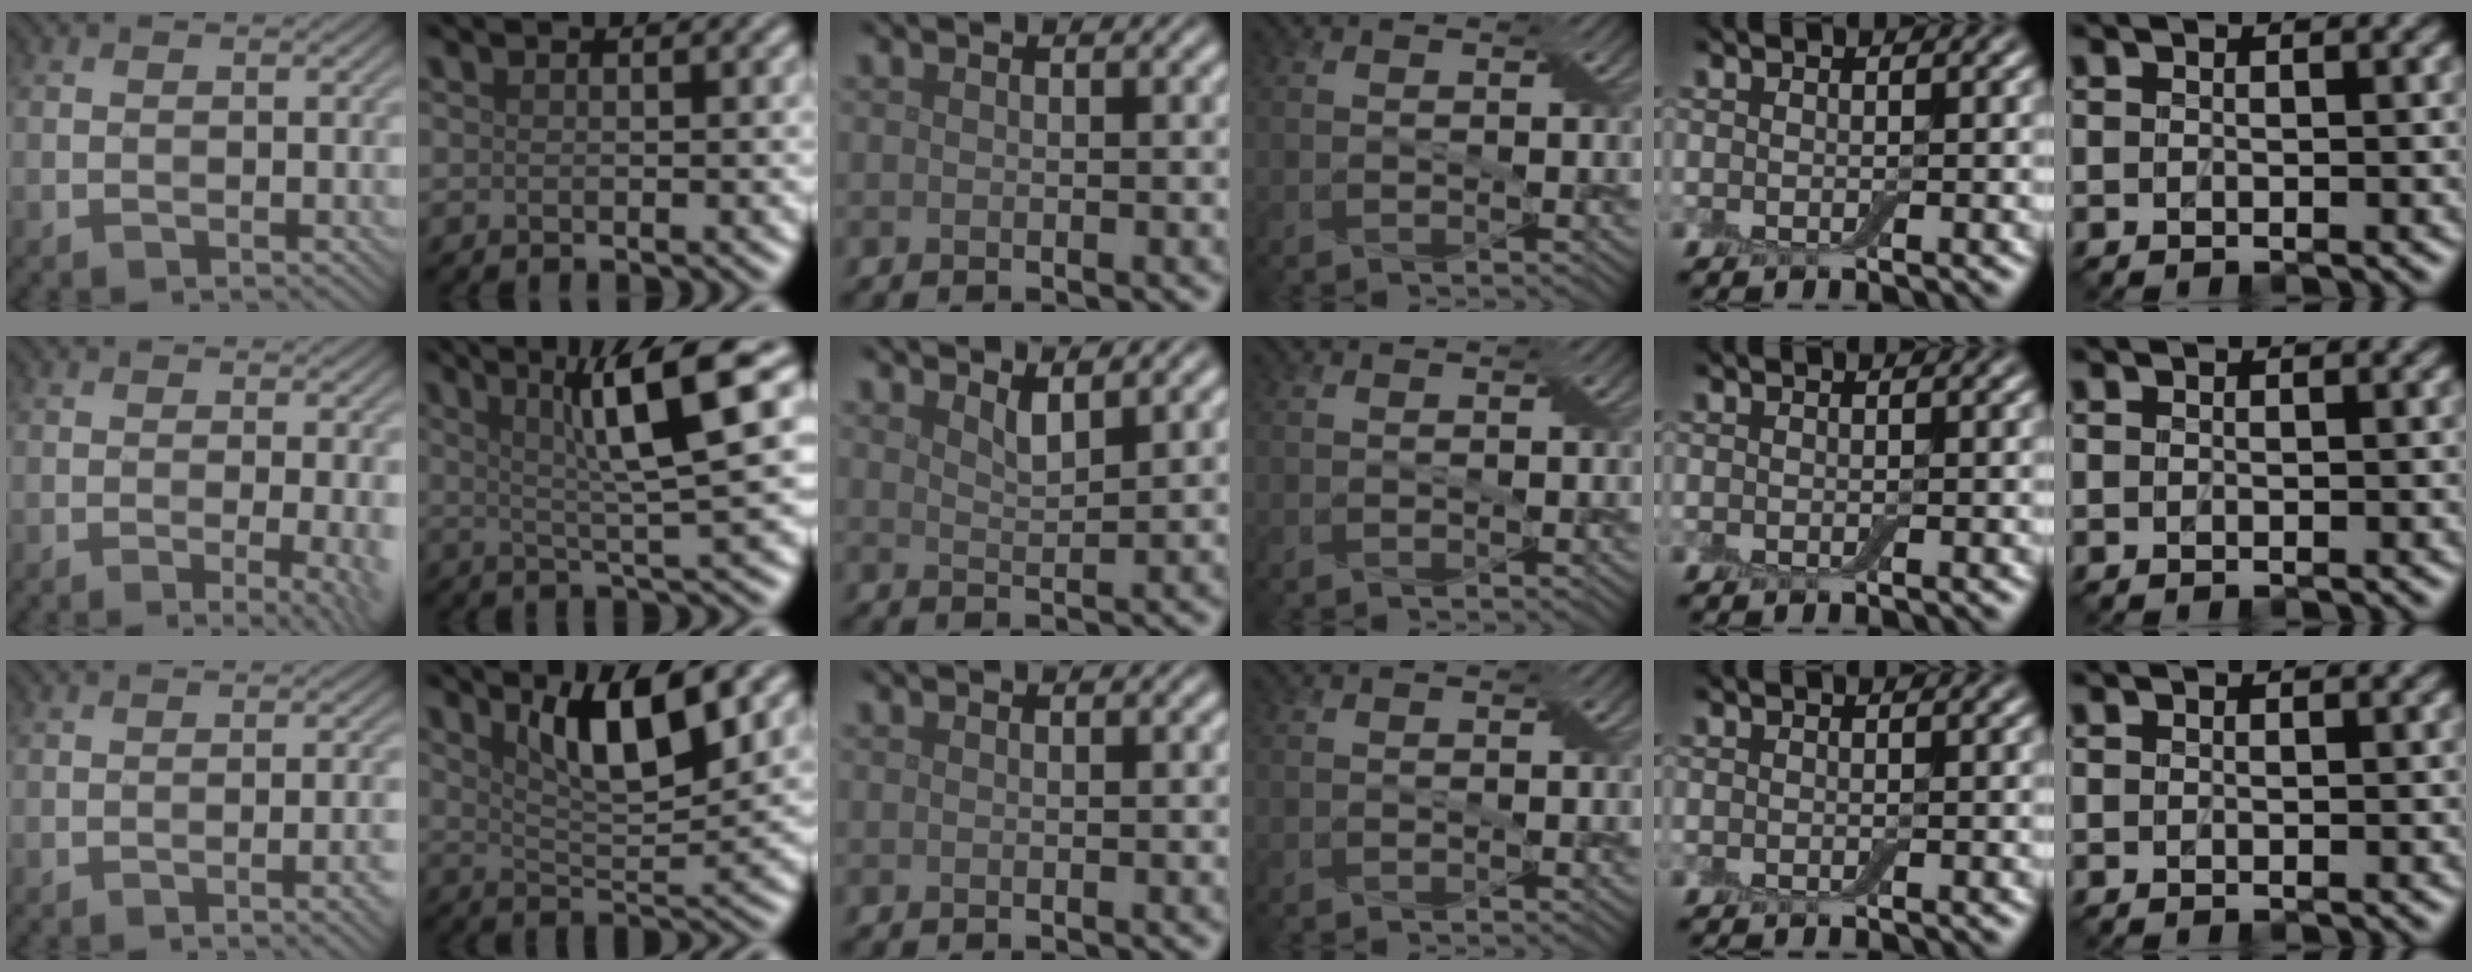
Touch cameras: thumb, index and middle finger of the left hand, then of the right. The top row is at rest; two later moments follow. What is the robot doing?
{"motion": "wrap", "object": "cling film"}